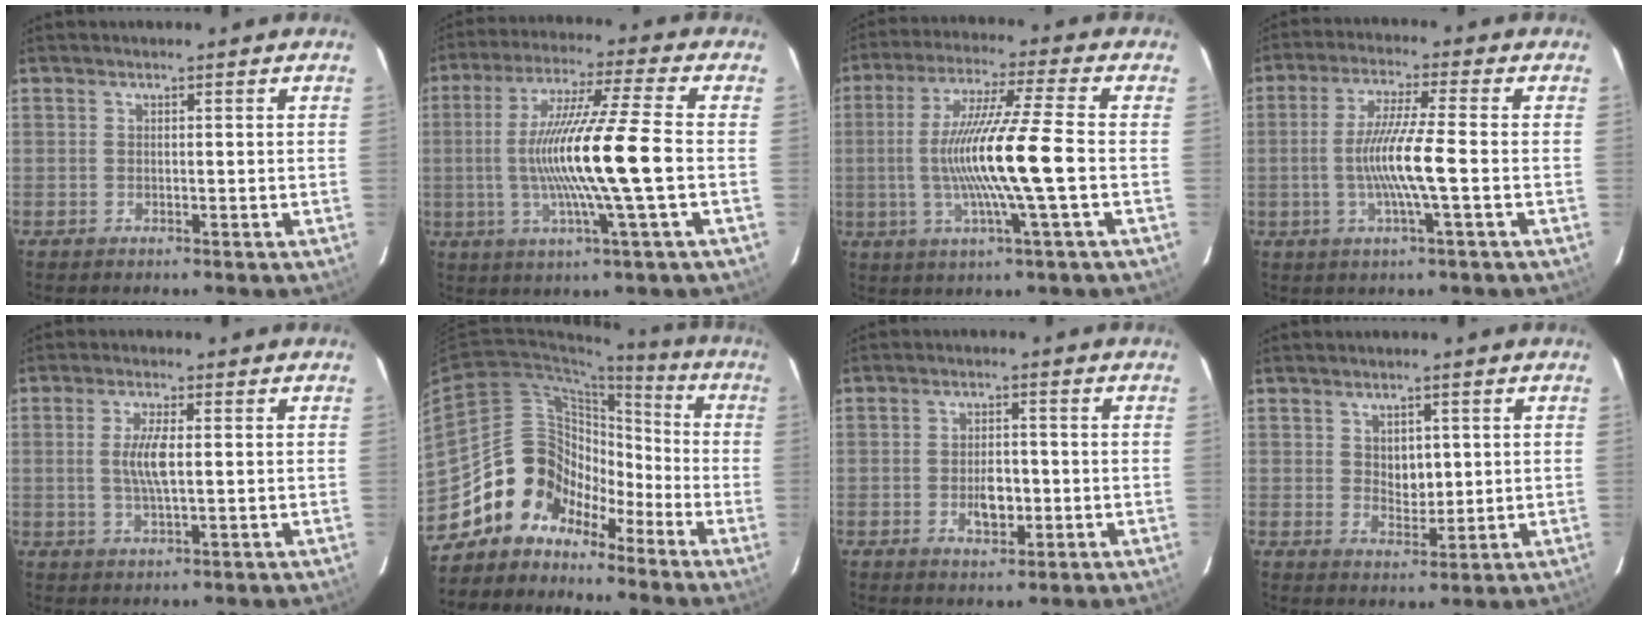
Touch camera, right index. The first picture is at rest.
{"total": 15.6, "force": [-2.1, -1.2, 15.5], "torque": [-0.280, -0.009, -0.035]}
{"total": 14.5, "force": [-2.1, -1.1, 14.2], "torque": [-0.261, -0.008, -0.037]}
{"total": 9.2, "force": [-1.9, -0.5, 9.0], "torque": [-0.174, -0.006, -0.036]}
{"total": 5.0, "force": [0.3, 1.0, 4.9], "torque": [-0.094, -0.001, 0.005]}
{"total": 12.4, "force": [-8.0, 9.0, 2.6], "torque": [-0.052, 0.043, -0.155]}
{"total": 4.8, "force": [-1.2, 2.8, 3.7], "torque": [-0.066, -0.001, -0.014]}
{"total": 4.4, "force": [1.0, 3.1, 2.9], "torque": [-0.041, 0.000, 0.021]}